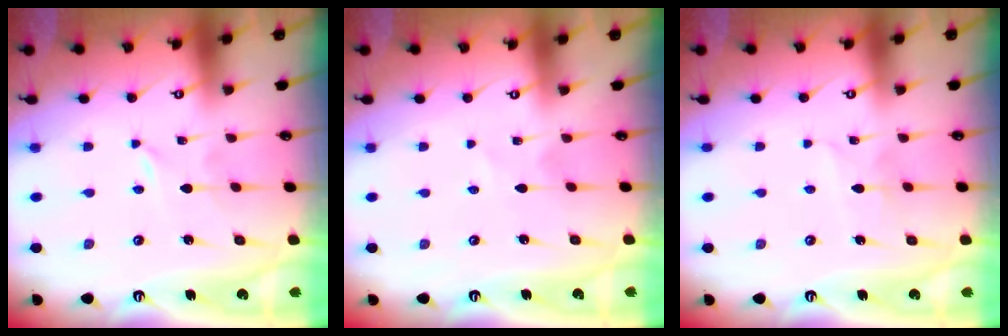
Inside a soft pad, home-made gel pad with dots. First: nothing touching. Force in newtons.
{"total": 1.4, "press": 1.4, "slide": 0.3}
{"total": 5.1, "press": 5.1, "slide": 0.4}